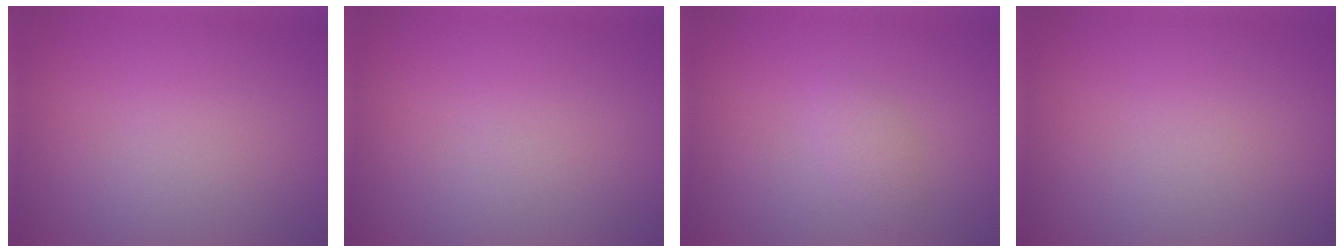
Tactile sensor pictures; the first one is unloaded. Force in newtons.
{"total": 0.5, "press": 0.5, "slide": 0.1}
{"total": 1.2, "press": 1.2, "slide": 0.1}
{"total": 0.0}